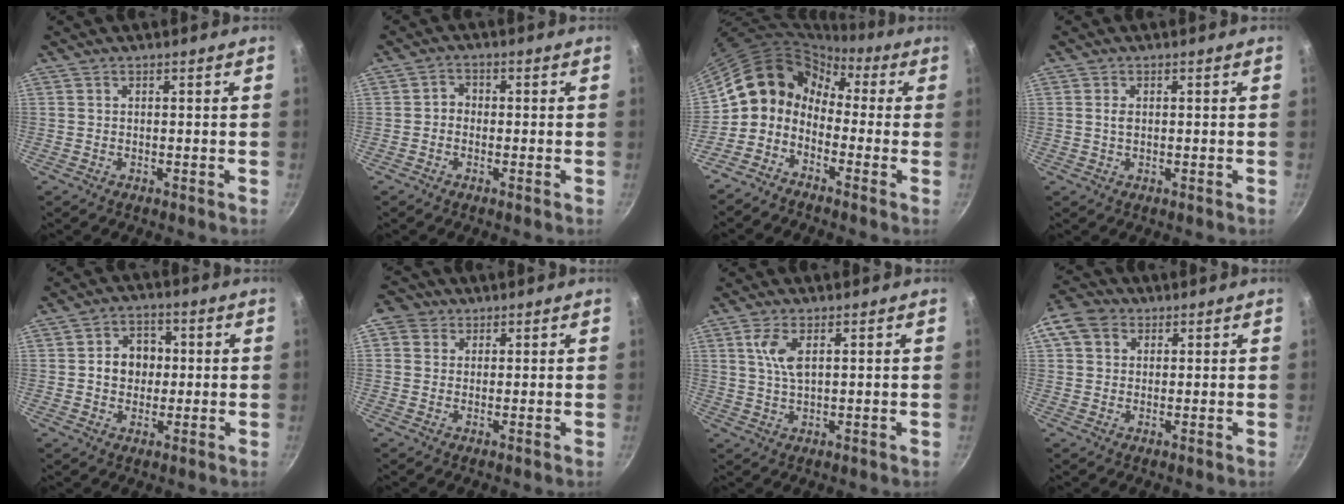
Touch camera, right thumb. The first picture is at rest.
{"total": 1.4, "force": [-0.5, 1.2, 0.5], "torque": [-0.004, 0.008, -0.014]}
{"total": 9.7, "force": [-1.3, 8.1, 5.1], "torque": [-0.070, 0.056, -0.055]}
{"total": 1.6, "force": [0.2, 1.0, 1.2], "torque": [-0.021, 0.000, 0.002]}
{"total": 4.2, "force": [0.7, 3.6, 2.0], "torque": [-0.009, 0.003, 0.009]}
{"total": 4.3, "force": [1.7, 3.8, 1.3], "torque": [0.009, 0.002, 0.018]}
{"total": 5.0, "force": [1.7, 1.9, 4.3], "torque": [-0.092, -0.003, 0.037]}
{"total": 9.1, "force": [3.2, 7.3, 4.5], "torque": [-0.076, 0.015, 0.045]}